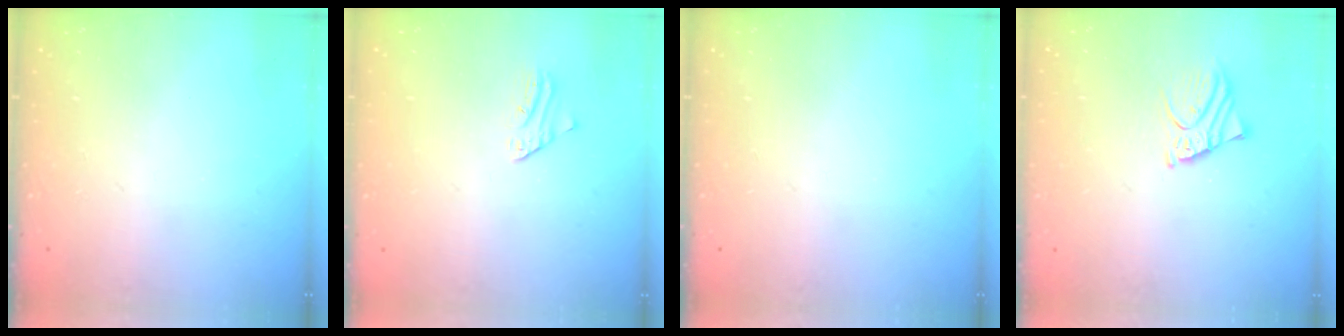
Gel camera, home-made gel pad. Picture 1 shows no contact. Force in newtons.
{"total": 1.5, "press": 1.5, "slide": 0.1}
{"total": 0.0}
{"total": 3.5, "press": 3.5, "slide": 0.4}